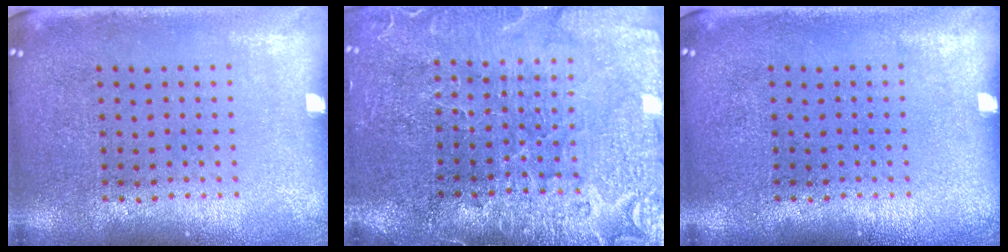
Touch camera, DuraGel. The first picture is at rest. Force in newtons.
{"total": 3.7, "press": 3.4, "slide": 1.3}
{"total": 0.0}